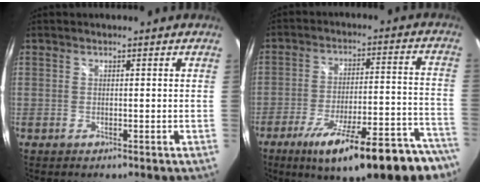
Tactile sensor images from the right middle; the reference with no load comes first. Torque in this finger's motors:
{"motor_torque": [1.19, -0.95, 0.76, 0.21]}